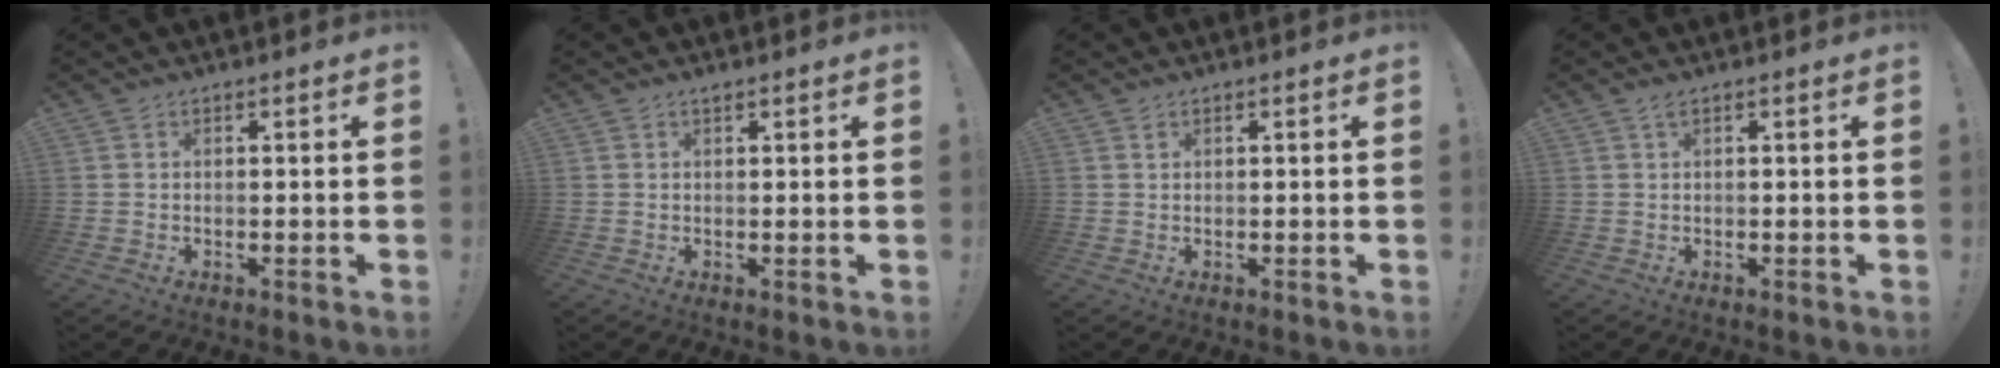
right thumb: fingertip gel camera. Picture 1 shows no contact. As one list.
[{"total": 0.7, "force": [0.6, 0.1, 0.3], "torque": [-0.003, 0.000, 0.010]}, {"total": 0.6, "force": [0.5, 0.3, 0.2], "torque": [0.001, -0.002, 0.009]}, {"total": 1.1, "force": [0.9, 0.2, 0.7], "torque": [-0.010, 0.000, 0.013]}]